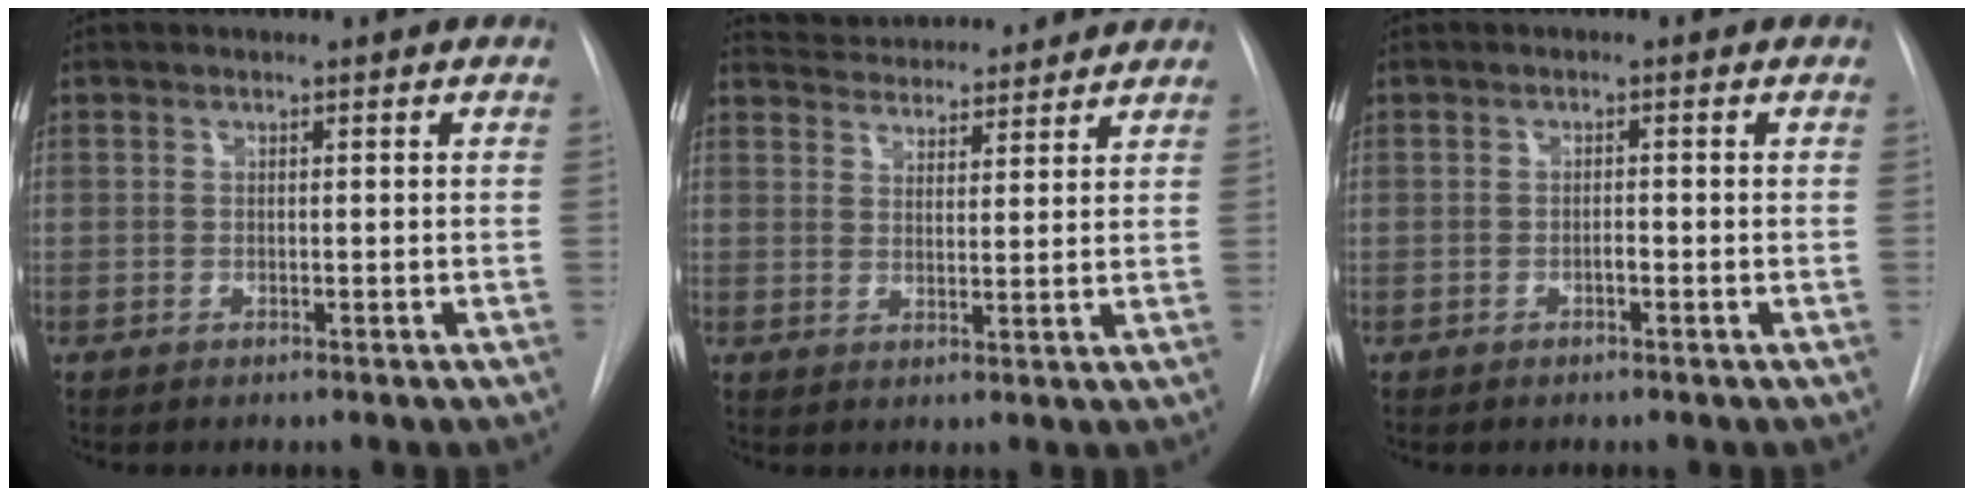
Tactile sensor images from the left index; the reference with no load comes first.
{"total": 11.6, "force": [11.1, 2.2, 2.6], "torque": [-0.038, 0.021, 0.158]}
{"total": 0.7, "force": [-0.4, 0.2, 0.6], "torque": [-0.008, 0.002, -0.009]}